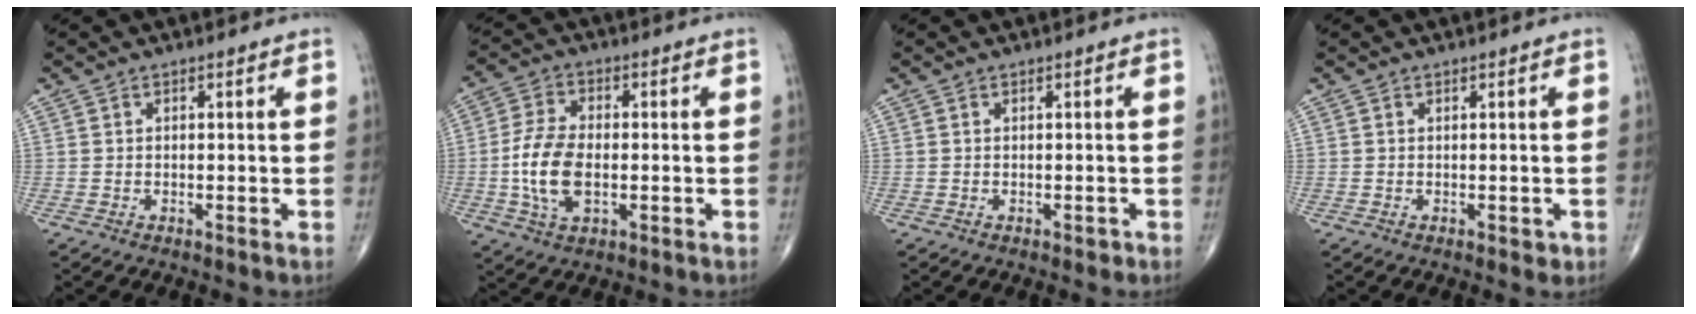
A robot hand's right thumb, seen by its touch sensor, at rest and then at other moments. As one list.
[{"total": 10.5, "force": [-1.3, 5.7, 8.6], "torque": [-0.176, 0.006, -0.026]}, {"total": 0.7, "force": [-0.3, 0.5, 0.5], "torque": [-0.003, 0.000, -0.004]}, {"total": 1.2, "force": [-0.1, 0.8, 0.9], "torque": [-0.008, -0.002, 0.000]}]